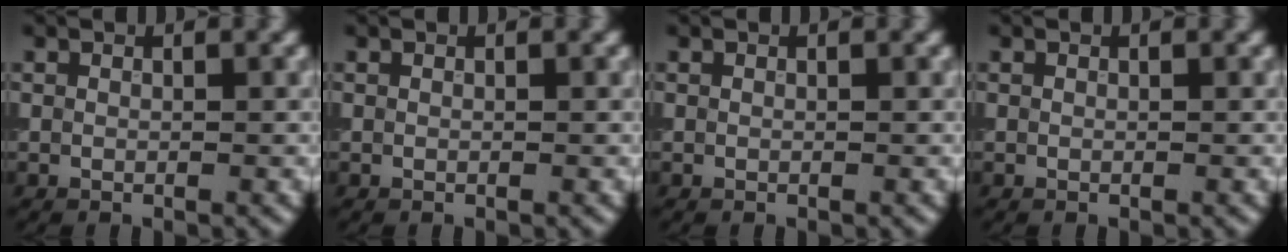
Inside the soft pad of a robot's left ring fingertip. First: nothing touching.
{"total": 0.0}
{"total": 0.0}
{"total": 0.0}